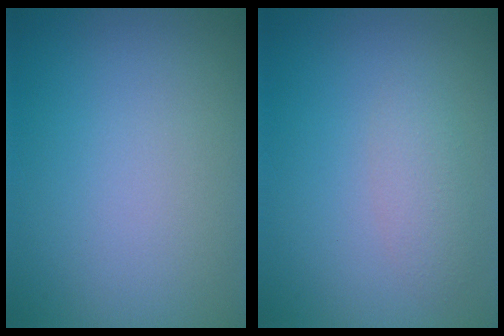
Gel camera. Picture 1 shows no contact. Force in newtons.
{"total": 1.8, "press": 1.8, "slide": 0.1}